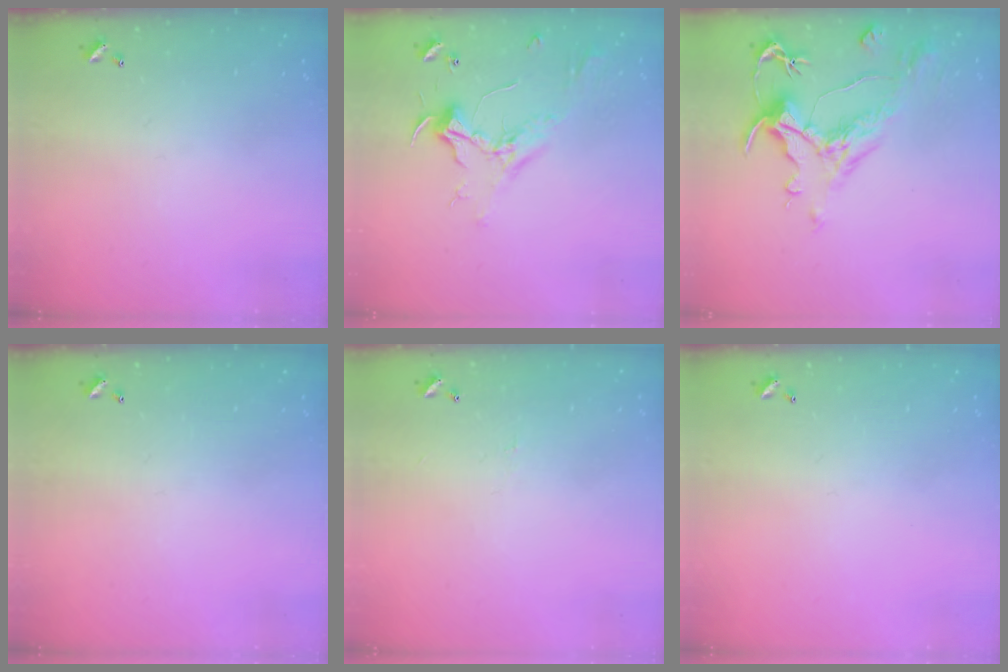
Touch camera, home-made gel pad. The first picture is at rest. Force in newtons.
{"total": 2.4, "press": 2.3, "slide": 0.7}
{"total": 2.0, "press": 1.5, "slide": 1.4}
{"total": 0.0}
{"total": 0.8, "press": 0.7, "slide": 0.5}
{"total": 0.0}